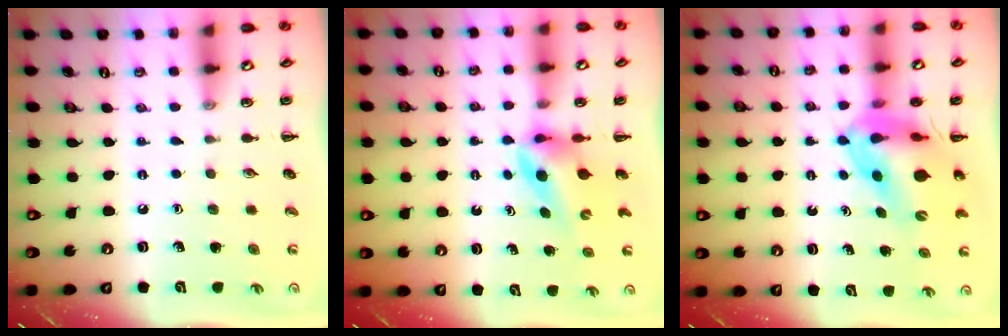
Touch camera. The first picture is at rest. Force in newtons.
{"total": 4.7, "press": 4.6, "slide": 0.8}
{"total": 11.5, "press": 11.0, "slide": 3.5}